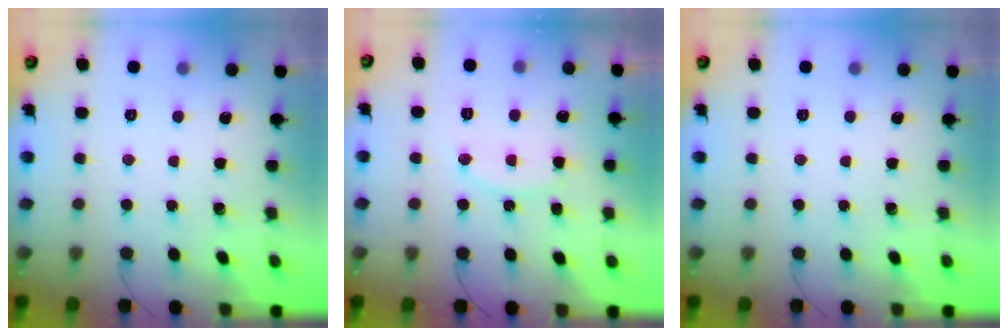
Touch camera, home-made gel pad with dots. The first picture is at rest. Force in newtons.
{"total": 10.0, "press": 10.0, "slide": 0.8}
{"total": 0.0}